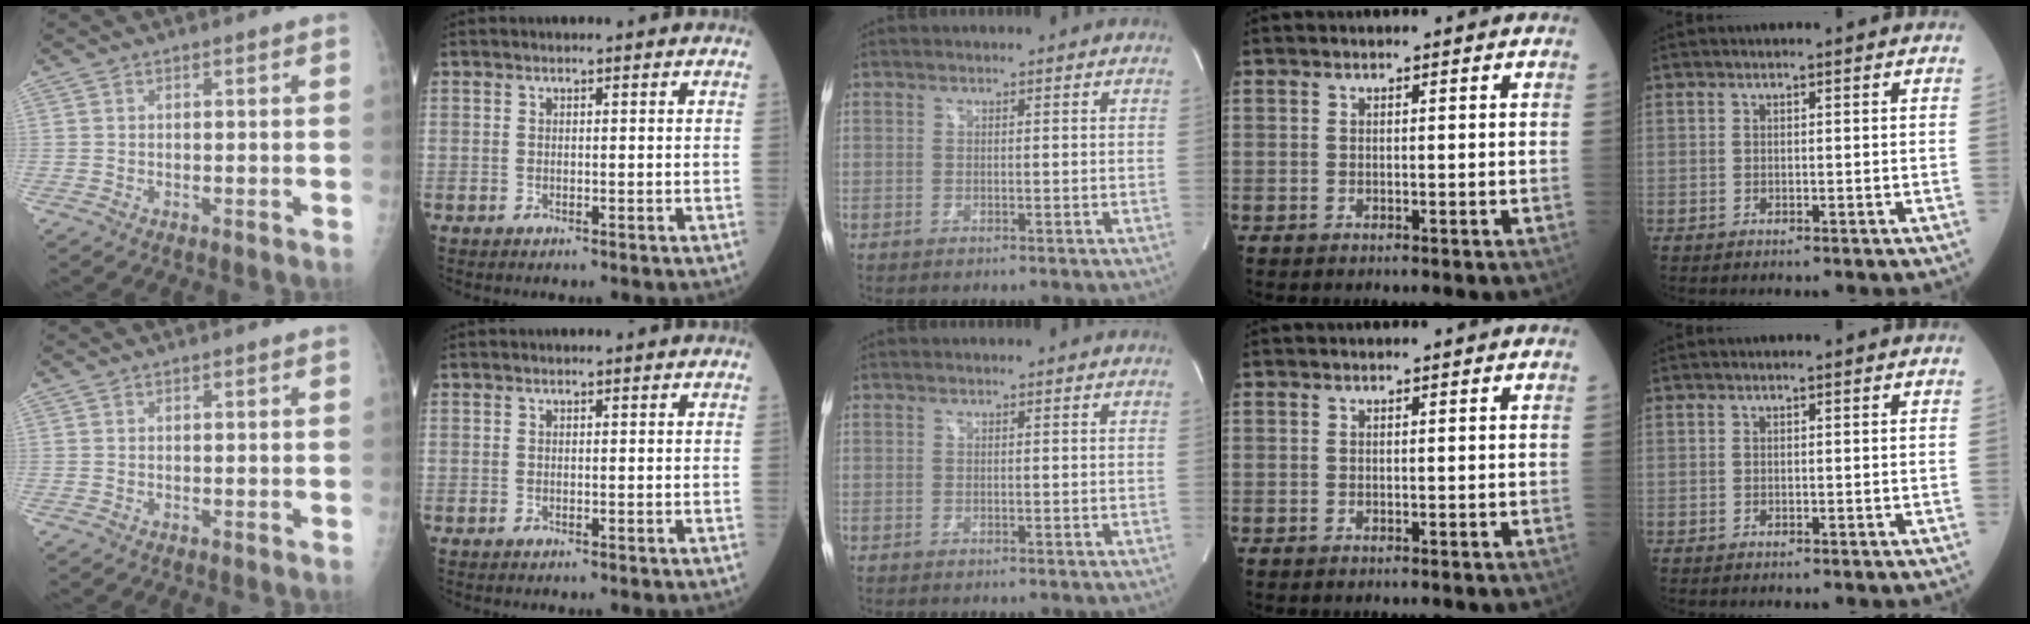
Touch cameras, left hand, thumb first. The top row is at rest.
{}